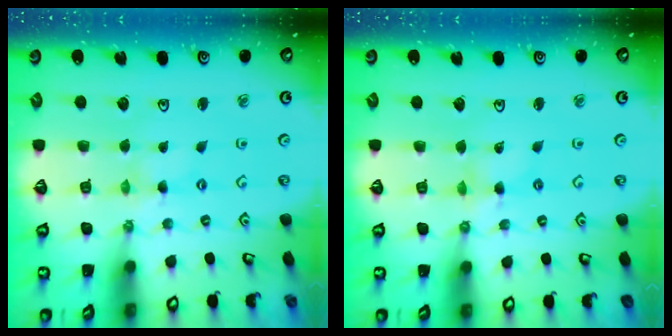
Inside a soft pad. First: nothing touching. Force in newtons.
{"total": 1.6, "press": 1.5, "slide": 0.2}